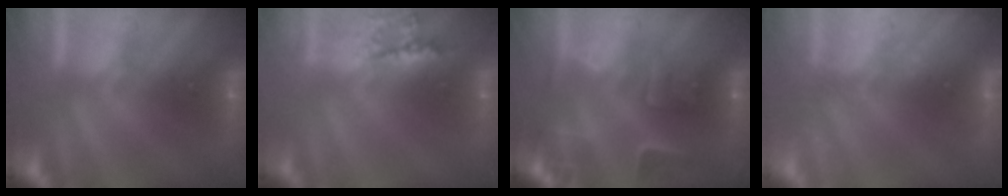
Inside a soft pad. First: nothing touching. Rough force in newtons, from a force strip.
{"total": 2.3}
{"total": 8.8}
{"total": 2.4}